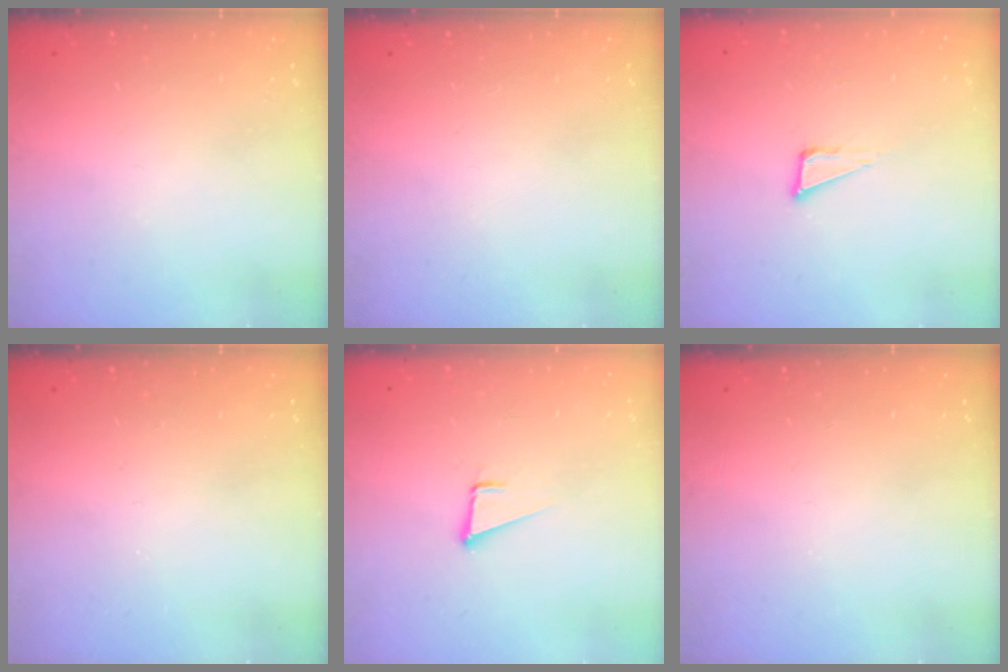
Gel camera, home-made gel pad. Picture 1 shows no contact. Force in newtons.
{"total": 0.0}
{"total": 4.0, "press": 3.8, "slide": 1.0}
{"total": 0.0}
{"total": 3.4, "press": 2.6, "slide": 2.2}
{"total": 0.0}